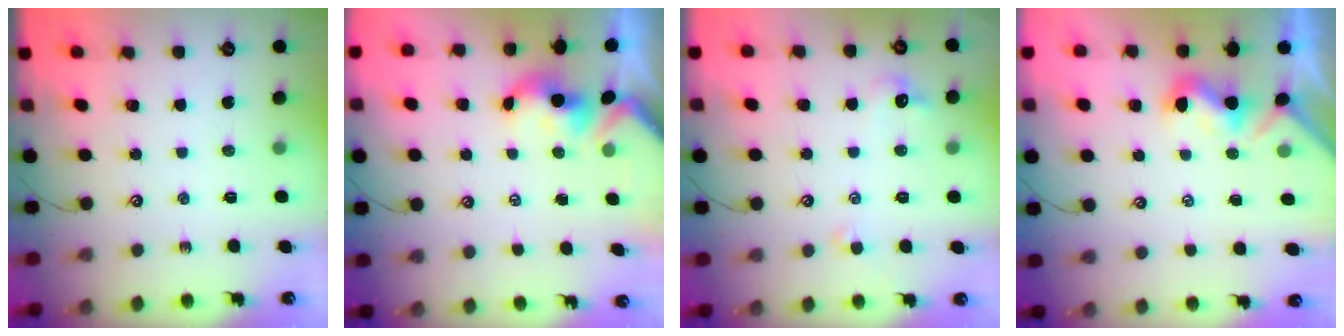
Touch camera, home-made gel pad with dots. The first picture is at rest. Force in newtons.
{"total": 1.1, "press": 0.8, "slide": 0.7}
{"total": 2.2, "press": 2.0, "slide": 0.8}
{"total": 1.5, "press": 1.4, "slide": 0.5}